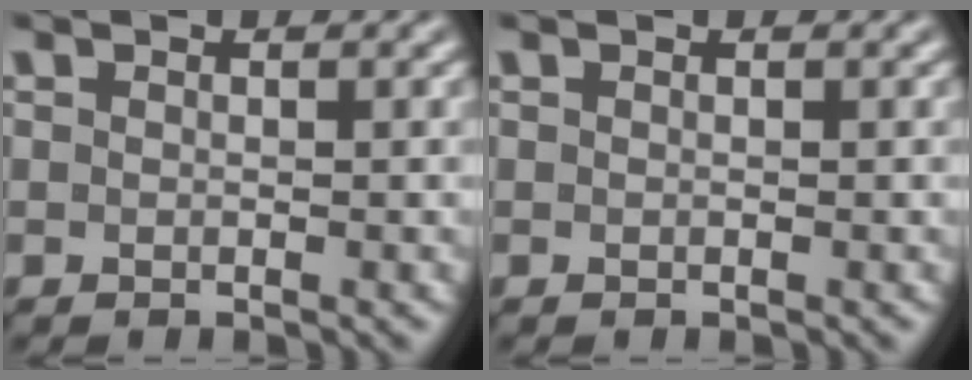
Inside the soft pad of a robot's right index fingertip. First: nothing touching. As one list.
[{"total": 0.0}]